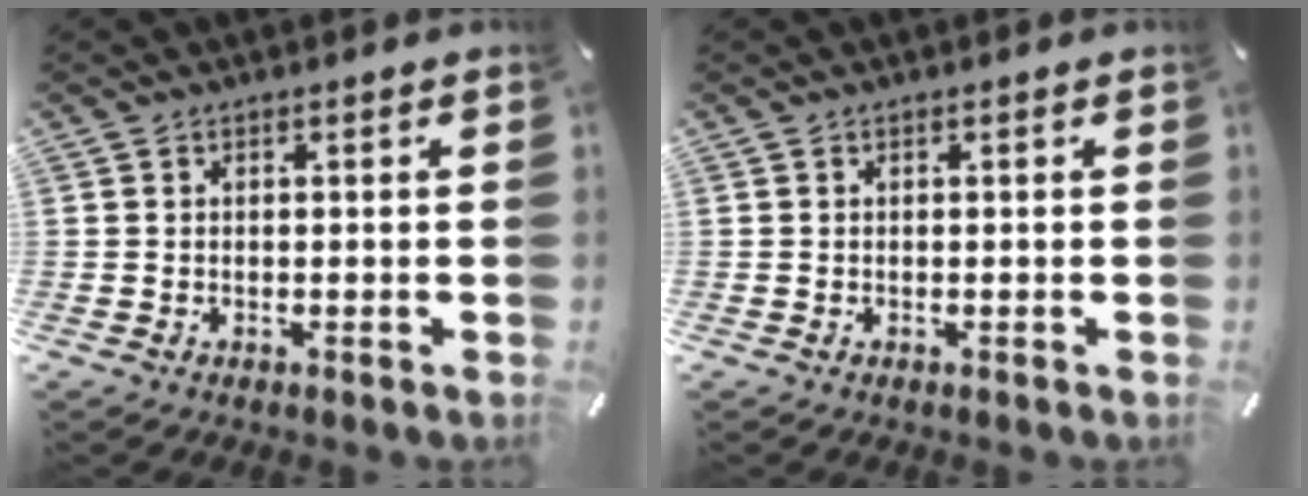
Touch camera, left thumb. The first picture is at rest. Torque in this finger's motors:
{"motor_torque": [0.00, 0.00, -0.12, 0.14, 0.00]}